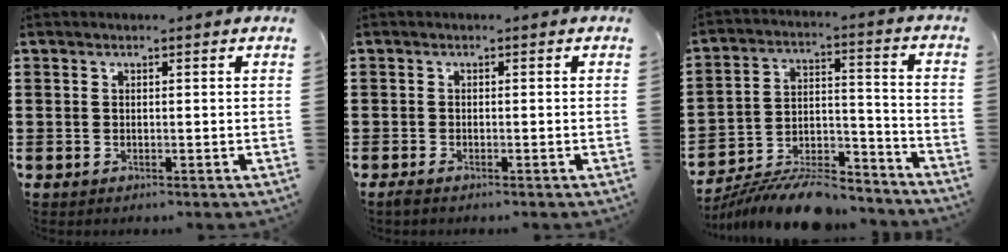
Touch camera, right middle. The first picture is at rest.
{"total": 0.7, "force": [-0.5, 0.1, 0.5], "torque": [-0.012, -0.006, -0.009]}
{"total": 11.1, "force": [-10.3, 1.7, 3.6], "torque": [-0.049, 0.037, -0.198]}